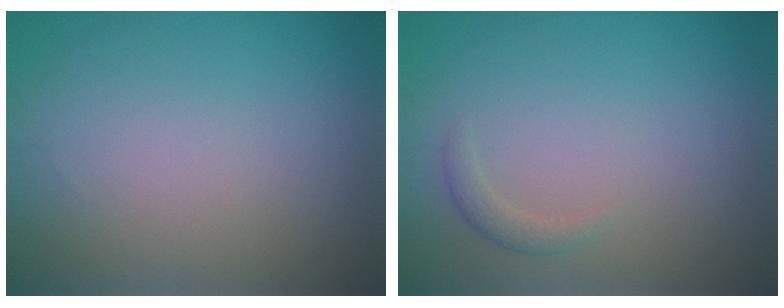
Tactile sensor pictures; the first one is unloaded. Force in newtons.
{"total": 1.2, "press": 1.2, "slide": 0.1}